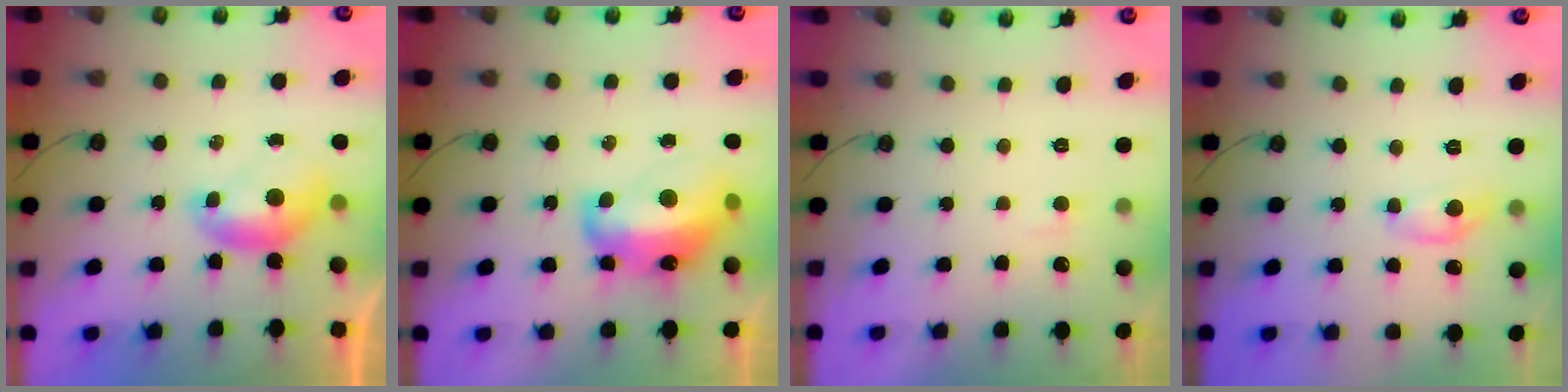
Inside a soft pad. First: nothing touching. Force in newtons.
{"total": 10.3, "press": 10.3, "slide": 1.2}
{"total": 3.1, "press": 3.1, "slide": 0.2}
{"total": 1.9, "press": 1.9, "slide": 0.2}